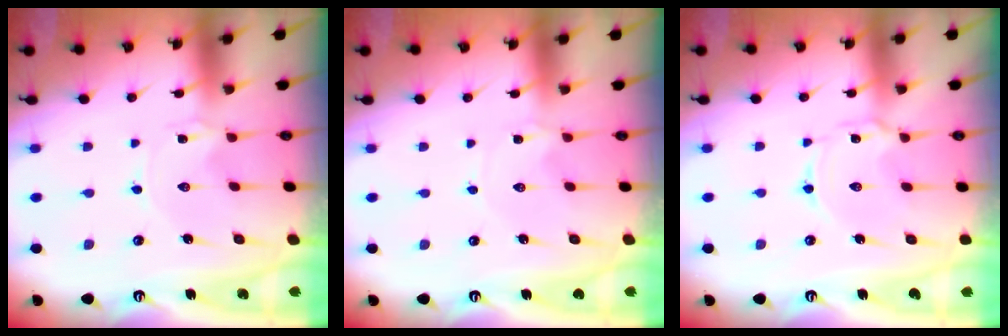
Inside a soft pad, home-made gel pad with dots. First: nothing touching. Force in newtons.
{"total": 0.0}
{"total": 2.2, "press": 2.2, "slide": 0.3}